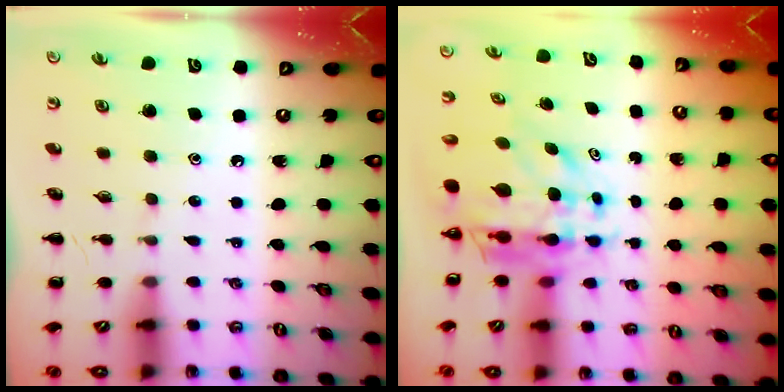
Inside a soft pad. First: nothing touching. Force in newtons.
{"total": 9.2, "press": 8.7, "slide": 3.0}